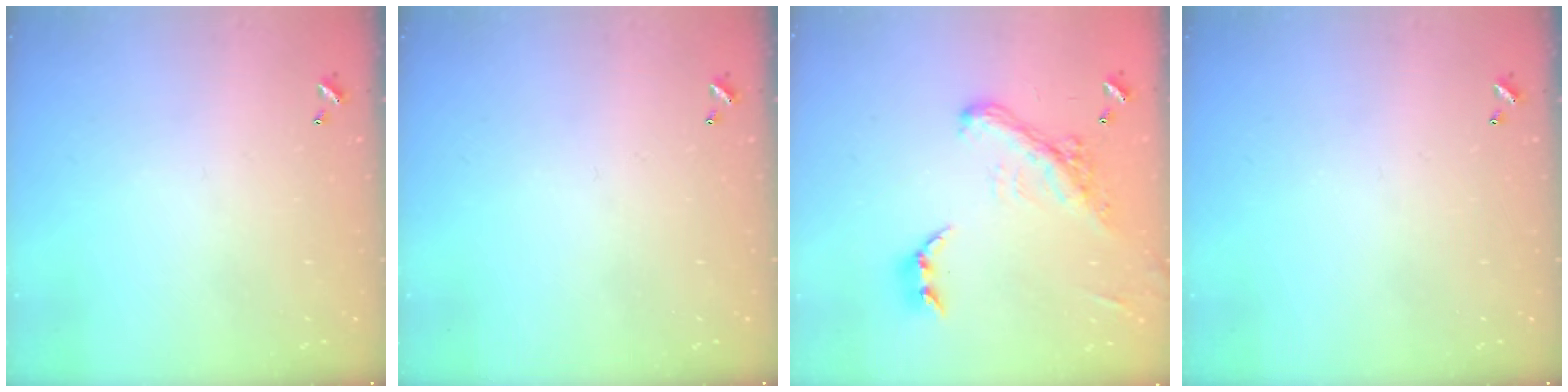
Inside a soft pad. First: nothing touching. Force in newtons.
{"total": 0.0}
{"total": 5.9, "press": 5.8, "slide": 1.4}
{"total": 0.0}